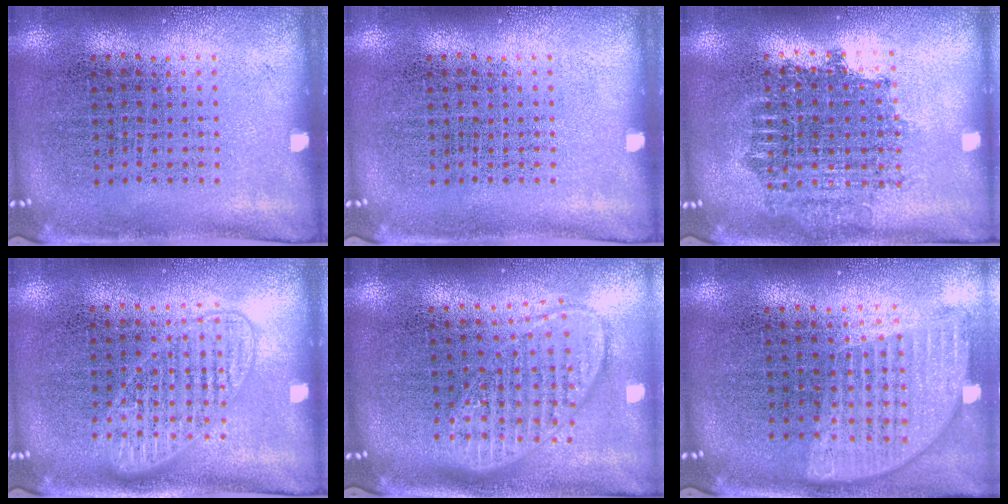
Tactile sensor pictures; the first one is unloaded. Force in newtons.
{"total": 0.0}
{"total": 1.7, "press": 1.4, "slide": 1.0}
{"total": 1.3, "press": 1.3, "slide": 0.3}
{"total": 1.8, "press": 1.5, "slide": 1.0}
{"total": 1.2, "press": 1.2, "slide": 0.5}